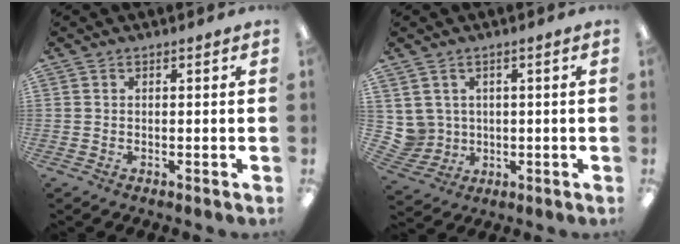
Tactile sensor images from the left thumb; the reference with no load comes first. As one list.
[{"total": 5.1, "force": [1.9, 4.7, 0.4], "torque": [-0.027, -0.006, 0.040]}]